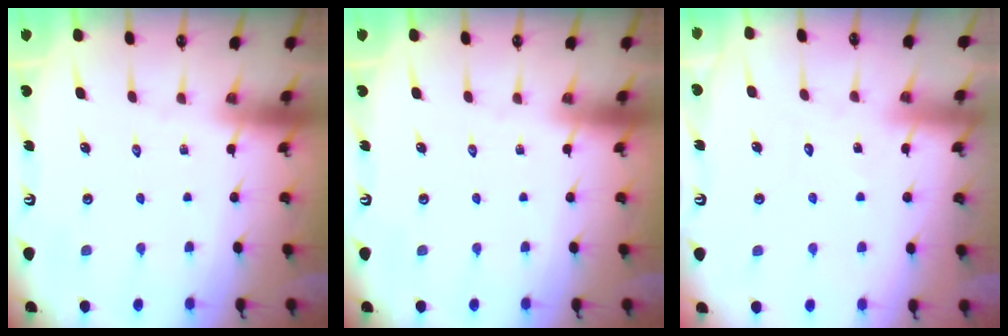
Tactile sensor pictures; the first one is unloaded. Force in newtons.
{"total": 0.0}
{"total": 6.2, "press": 6.1, "slide": 0.6}